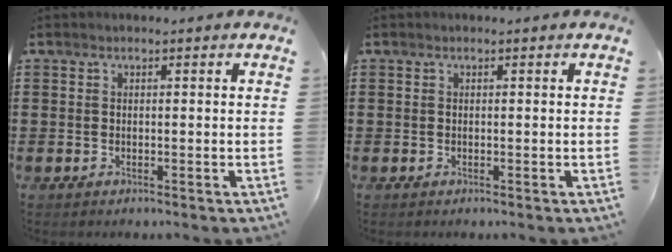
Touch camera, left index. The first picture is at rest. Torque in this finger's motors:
{"motor_torque": [0.00, 0.00, 0.00, 0.00]}